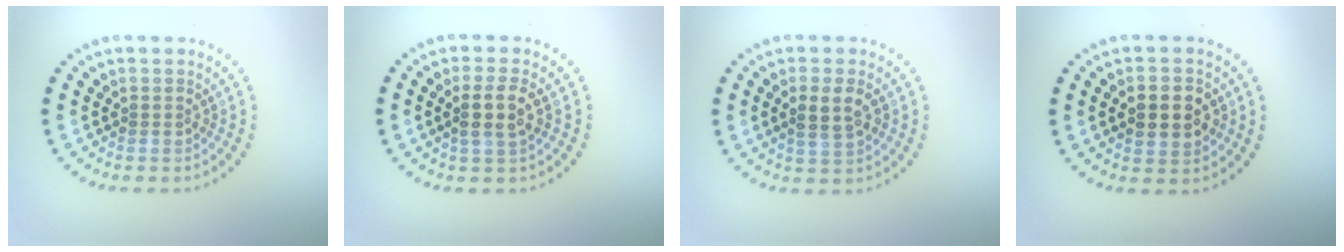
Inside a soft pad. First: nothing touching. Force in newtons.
{"total": 2.5, "press": 2.3, "slide": 0.9}
{"total": 2.8, "press": 2.8, "slide": 0.4}
{"total": 4.6, "press": 4.6, "slide": 0.3}